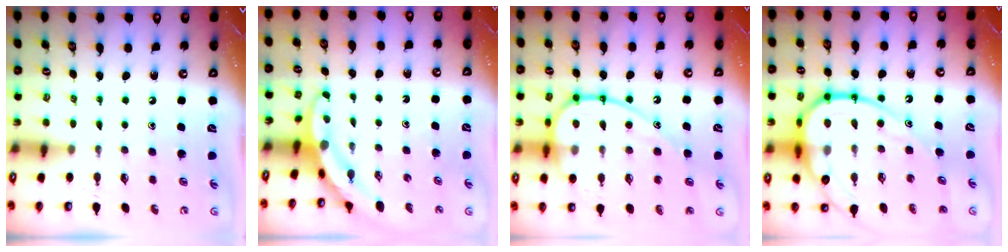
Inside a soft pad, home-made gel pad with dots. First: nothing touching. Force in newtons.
{"total": 3.4, "press": 3.4, "slide": 0.2}
{"total": 17.9, "press": 17.8, "slide": 2.1}
{"total": 21.8, "press": 21.7, "slide": 2.2}